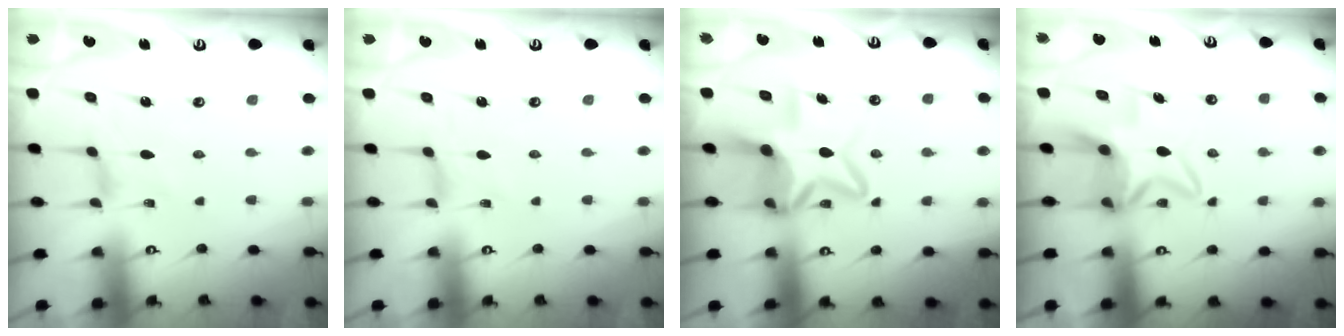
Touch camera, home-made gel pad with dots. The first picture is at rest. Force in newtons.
{"total": 0.6, "press": 0.6, "slide": 0.1}
{"total": 10.9, "press": 10.8, "slide": 1.5}
{"total": 7.0, "press": 6.9, "slide": 1.1}